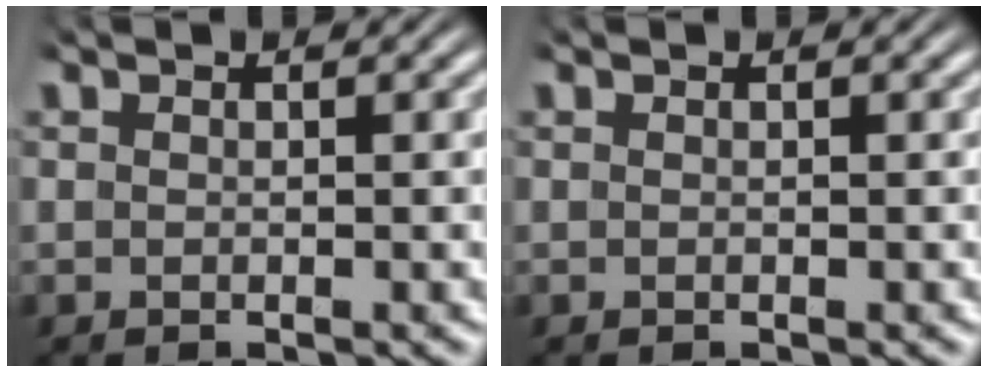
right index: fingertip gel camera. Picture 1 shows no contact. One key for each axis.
{"total": 0.0}